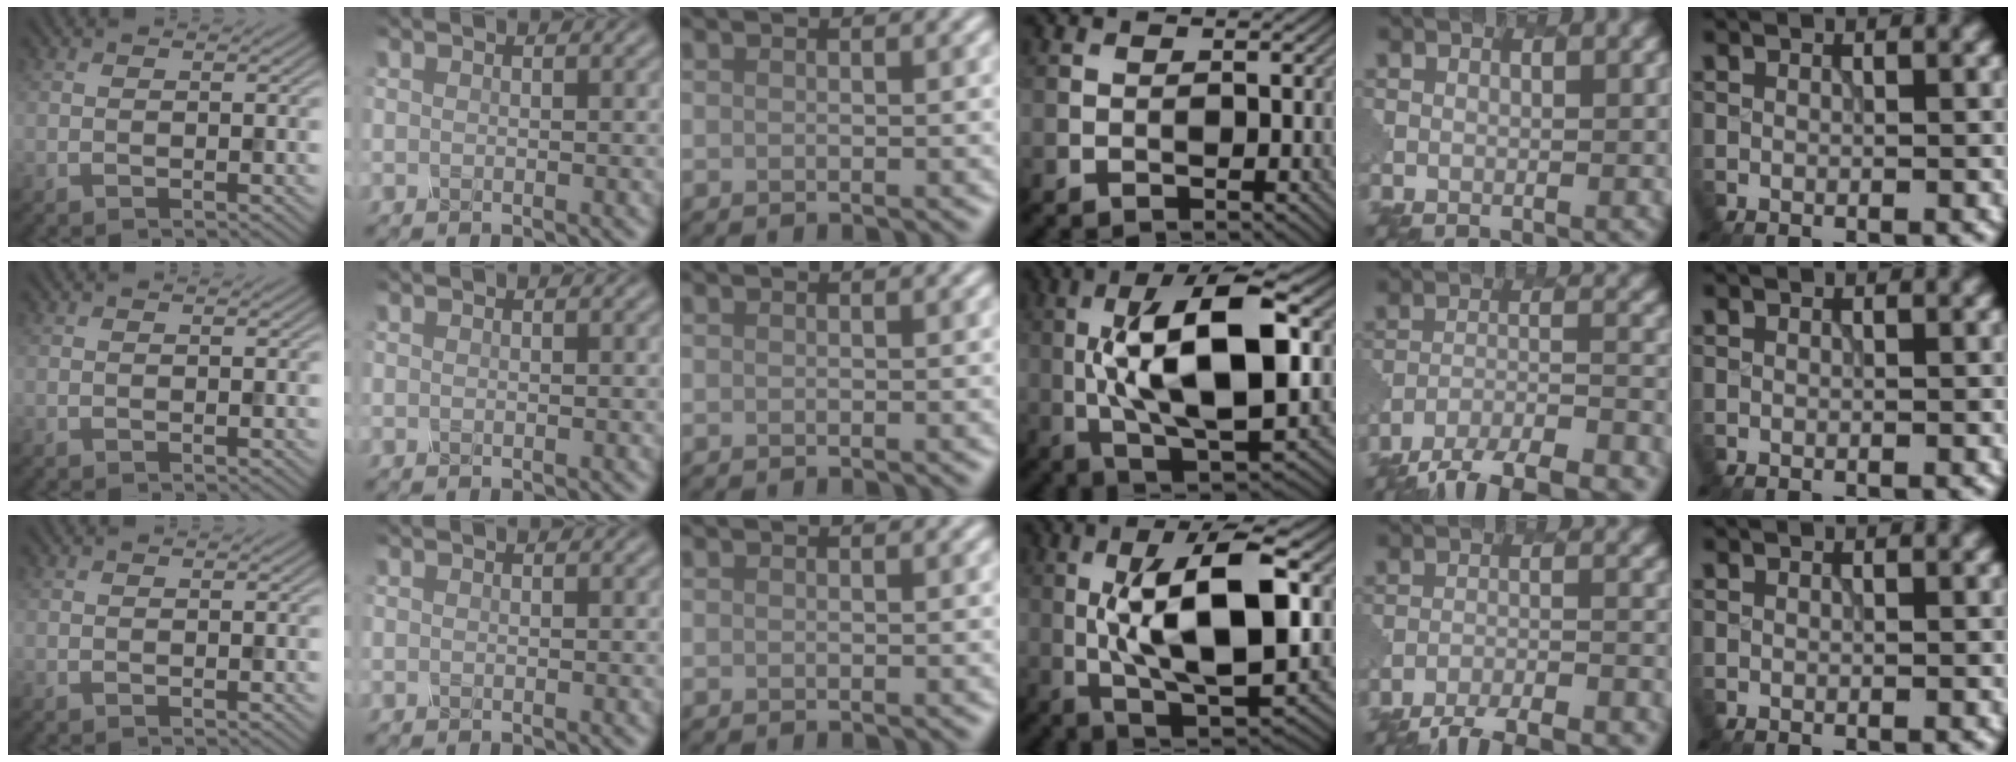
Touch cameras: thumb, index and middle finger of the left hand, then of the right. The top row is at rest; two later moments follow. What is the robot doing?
{"motion": "unscrew", "object": "spray bottle"}